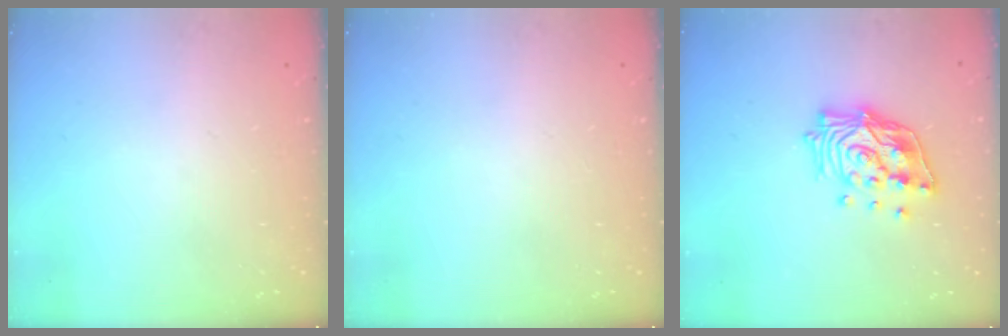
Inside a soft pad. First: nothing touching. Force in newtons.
{"total": 0.0}
{"total": 14.6, "press": 14.5, "slide": 1.8}